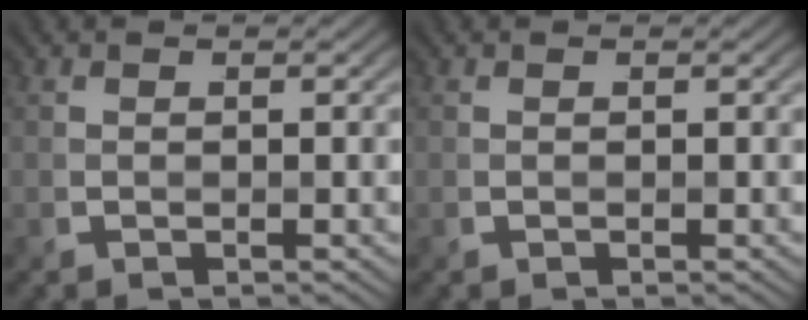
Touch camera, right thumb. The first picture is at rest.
{"total": 0.0}